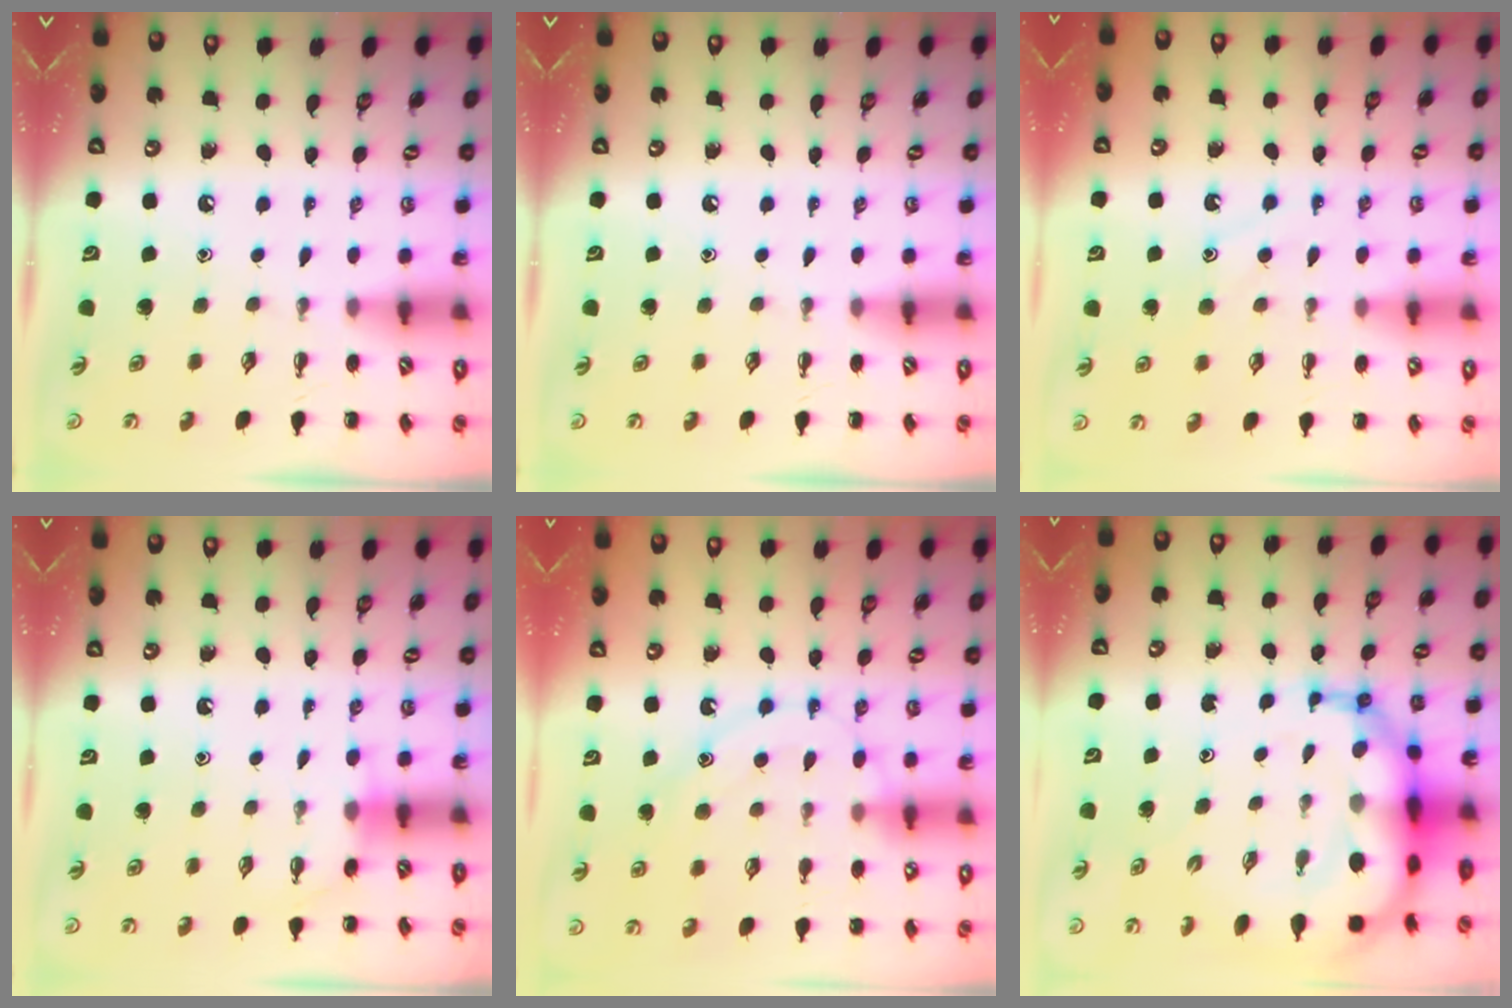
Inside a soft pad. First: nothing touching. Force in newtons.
{"total": 0.0}
{"total": 11.3, "press": 11.2, "slide": 1.0}
{"total": 4.8, "press": 4.6, "slide": 1.2}
{"total": 13.5, "press": 13.5, "slide": 0.6}
{"total": 15.9, "press": 15.3, "slide": 4.4}